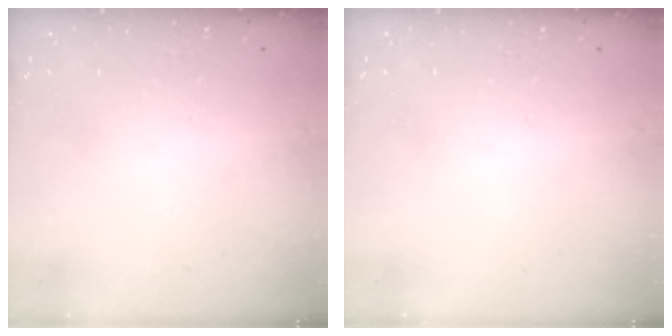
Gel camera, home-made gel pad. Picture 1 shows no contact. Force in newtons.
{"total": 0.0}